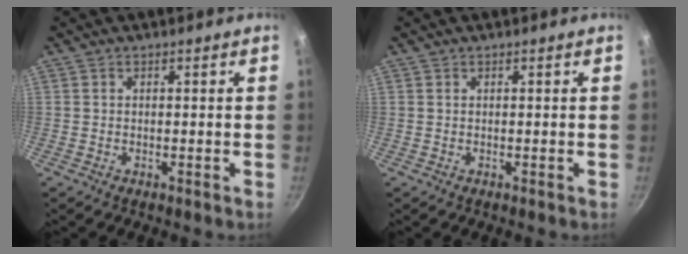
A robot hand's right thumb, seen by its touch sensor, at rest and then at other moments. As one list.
[{"total": 0.0}]